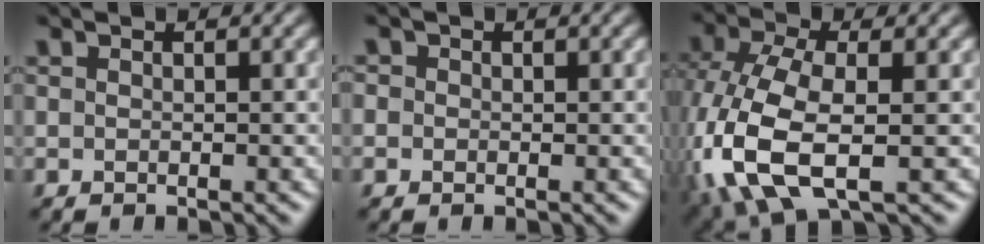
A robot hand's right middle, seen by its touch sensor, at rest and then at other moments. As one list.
[{"total": 0.9, "force": [0.1, 0.9, 0.2], "torque": [-0.003, -0.001, -0.006]}, {"total": 10.0, "force": [-2.3, 5.4, 8.2], "torque": [-0.195, -0.014, -0.047]}]